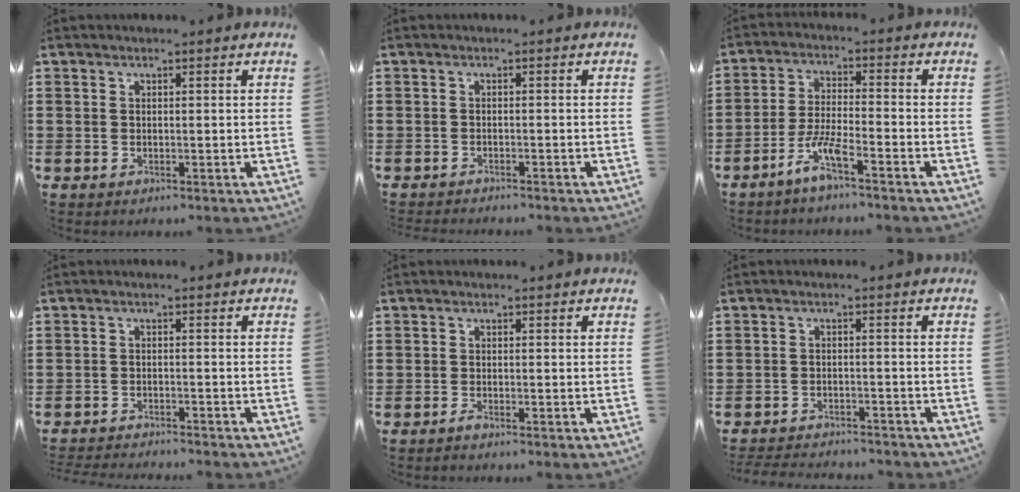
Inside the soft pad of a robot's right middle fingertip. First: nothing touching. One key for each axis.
{"total": 1.1, "fx": -1.1, "fy": 0.1, "fz": 0.0, "tx": -0.003, "ty": 0.003, "tz": -0.024}
{"total": 5.8, "fx": -3.9, "fy": 0.6, "fz": 4.2, "tx": -0.089, "ty": -0.004, "tz": -0.074}
{"total": 2.3, "fx": -2.3, "fy": 0.0, "fz": 0.0, "tx": -0.004, "ty": 0.002, "tz": -0.051}
{"total": 0.9, "fx": -0.7, "fy": 0.0, "fz": 0.5, "tx": -0.011, "ty": -0.004, "tz": -0.013}
{"total": 3.0, "fx": -3.0, "fy": 0.4, "fz": 0.1, "tx": -0.006, "ty": 0.001, "tz": -0.063}